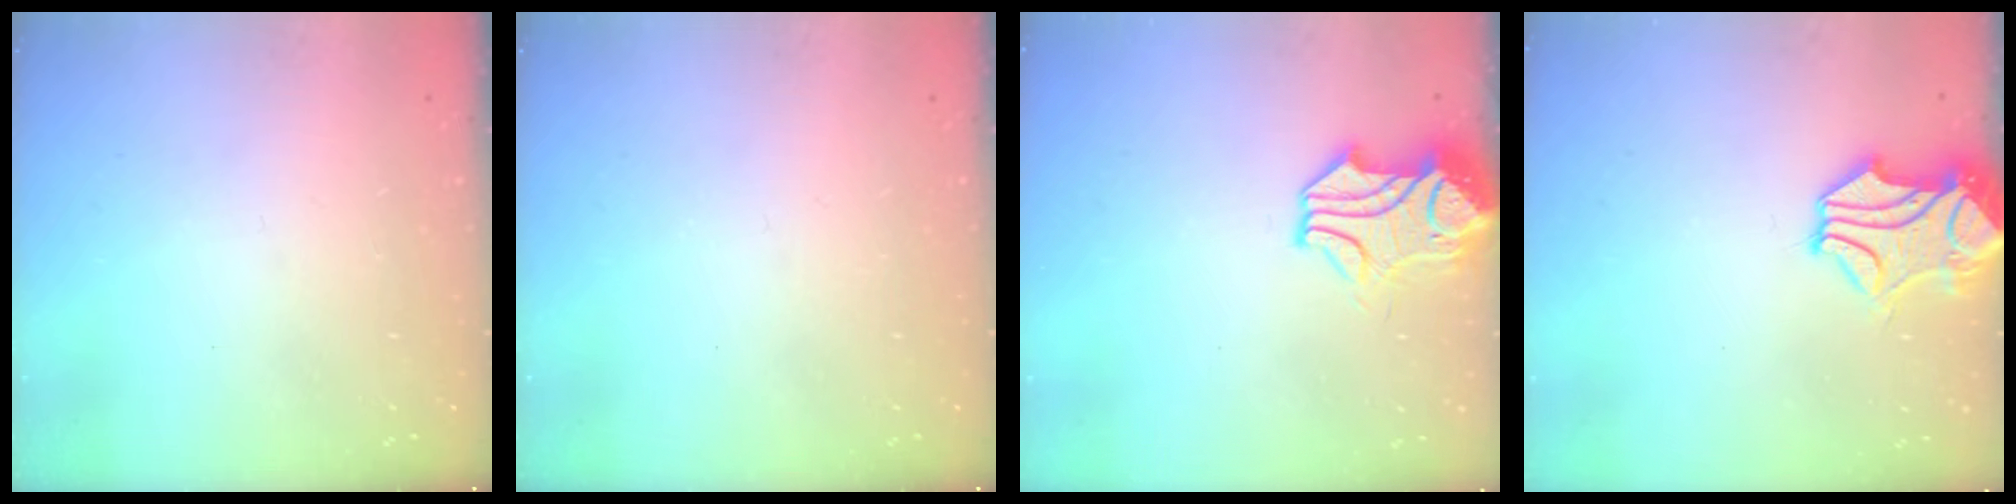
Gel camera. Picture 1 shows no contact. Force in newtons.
{"total": 0.0}
{"total": 6.3, "press": 6.2, "slide": 0.9}
{"total": 2.6, "press": 2.2, "slide": 1.4}